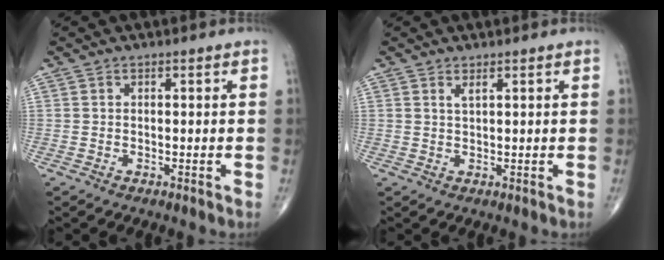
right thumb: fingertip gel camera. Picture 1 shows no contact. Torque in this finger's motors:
{"motor_torque": [-0.20, -0.20, 0.25, 0.19, 0.06]}